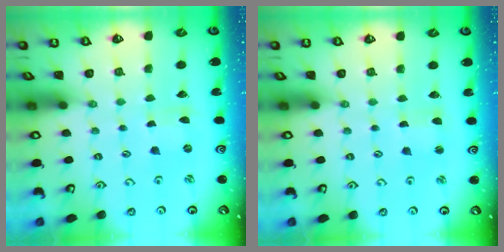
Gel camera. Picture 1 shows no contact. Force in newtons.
{"total": 1.6, "press": 1.6, "slide": 0.3}